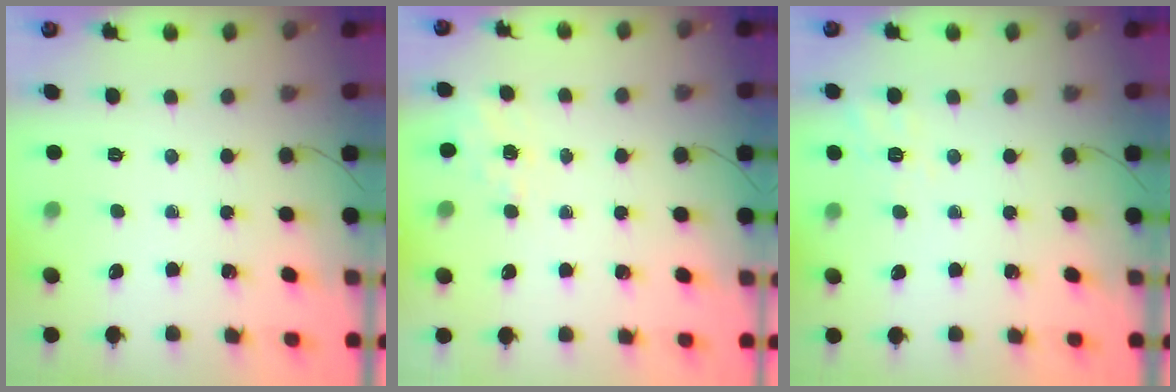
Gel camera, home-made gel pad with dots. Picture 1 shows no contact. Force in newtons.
{"total": 1.5, "press": 1.1, "slide": 1.1}
{"total": 2.1, "press": 0.1, "slide": 2.1}